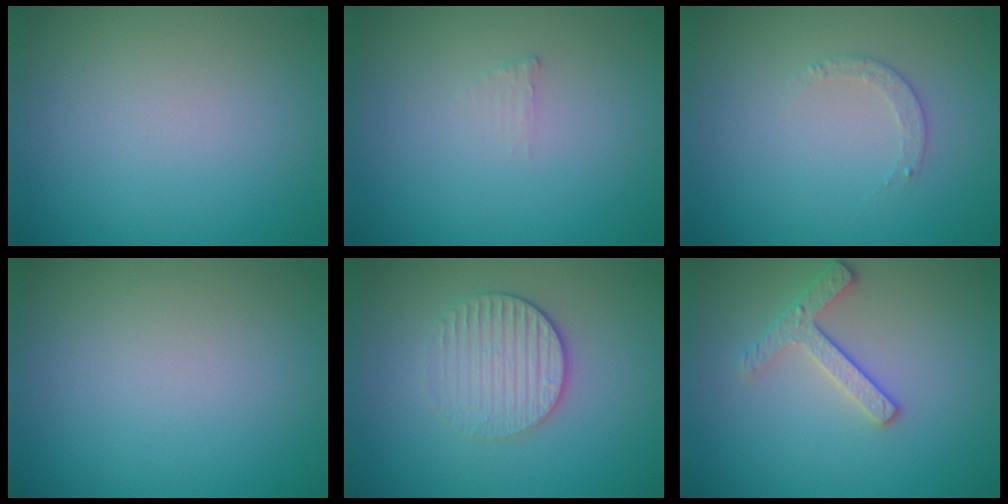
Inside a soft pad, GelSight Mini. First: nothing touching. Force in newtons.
{"total": 0.6, "press": 0.6, "slide": 0.1}
{"total": 0.8, "press": 0.6, "slide": 0.6}
{"total": 0.0}
{"total": 3.3, "press": 2.6, "slide": 1.9}
{"total": 2.5, "press": 2.4, "slide": 0.7}